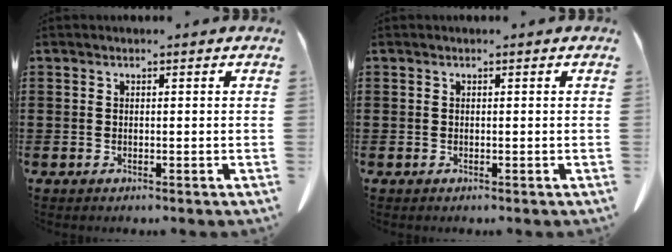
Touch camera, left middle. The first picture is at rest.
{"total": 0.0}